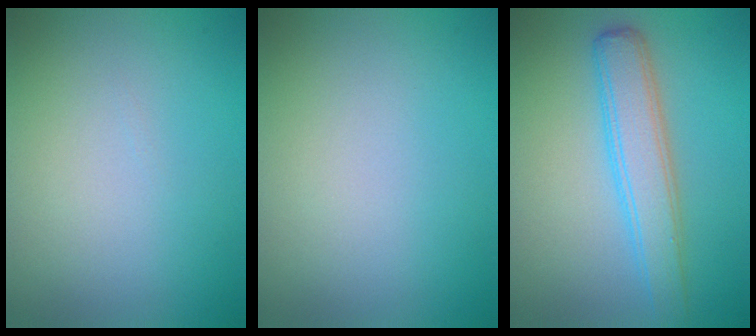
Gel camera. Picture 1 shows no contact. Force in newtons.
{"total": 0.0}
{"total": 4.2, "press": 4.2, "slide": 0.0}